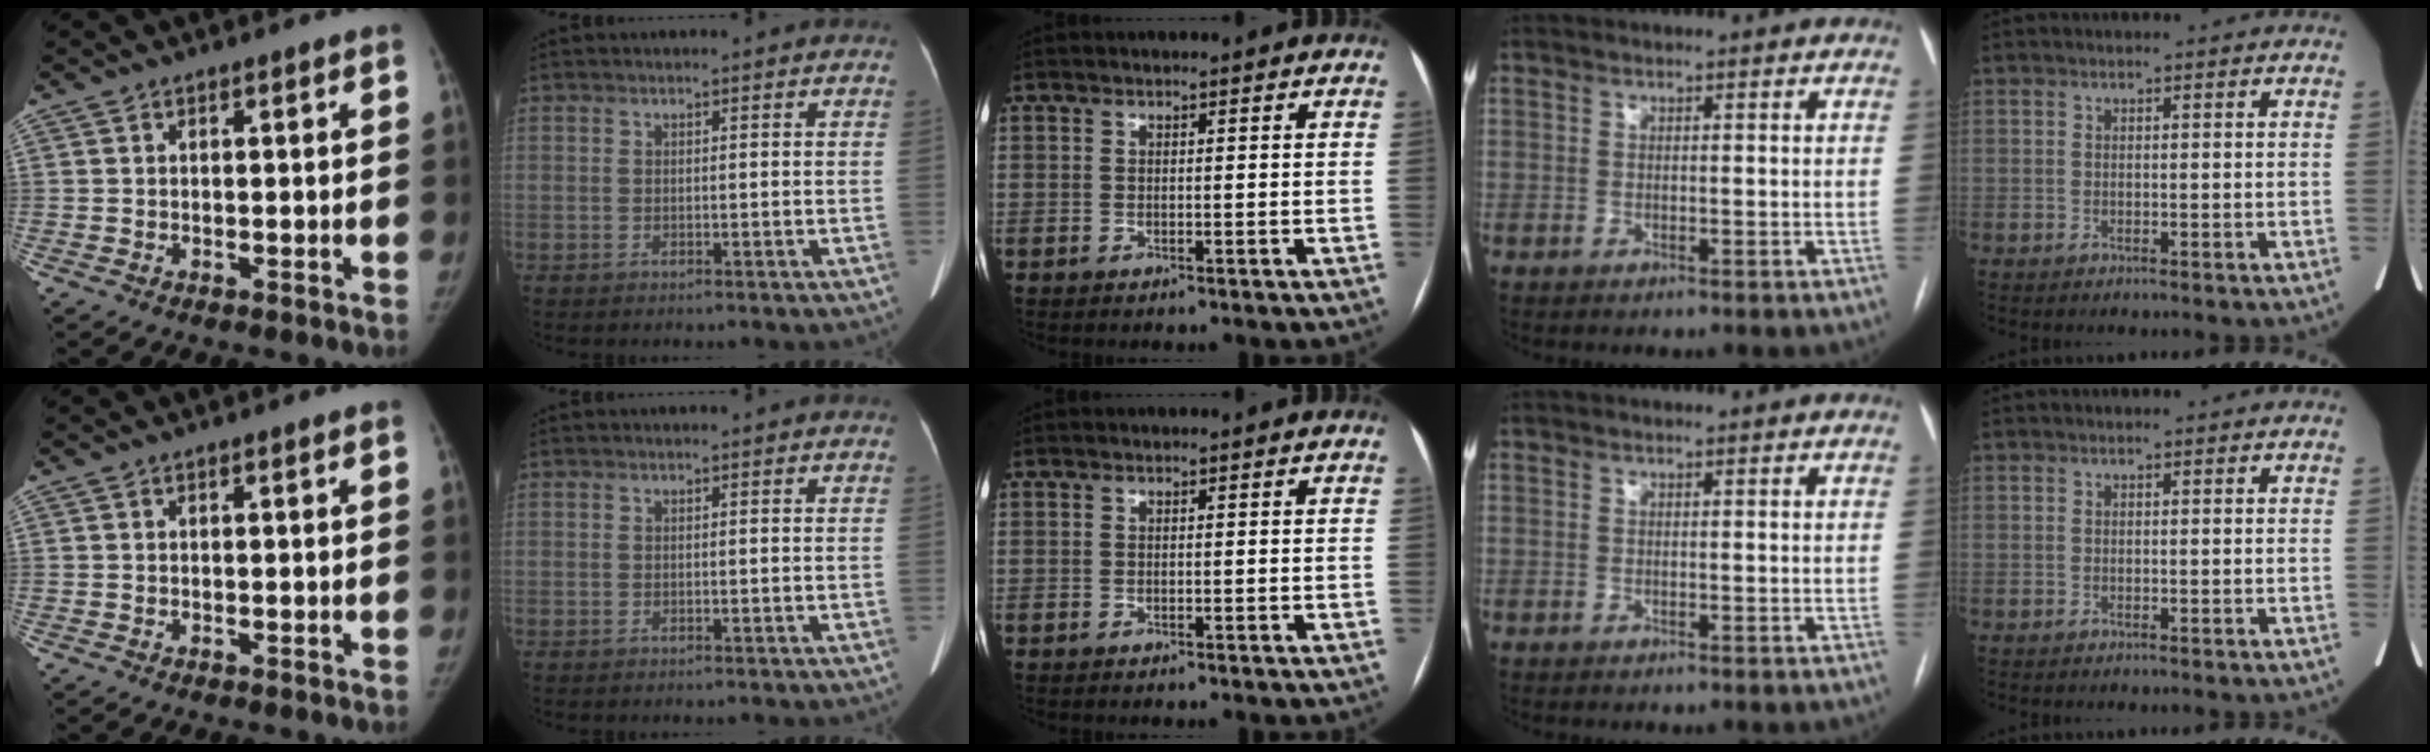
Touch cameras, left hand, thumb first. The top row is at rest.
{}